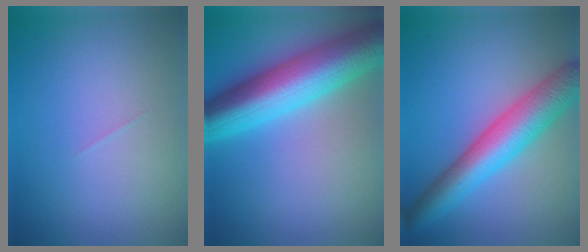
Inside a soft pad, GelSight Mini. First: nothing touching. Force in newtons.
{"total": 10.7, "press": 10.7, "slide": 0.2}
{"total": 7.6, "press": 7.6, "slide": 0.1}